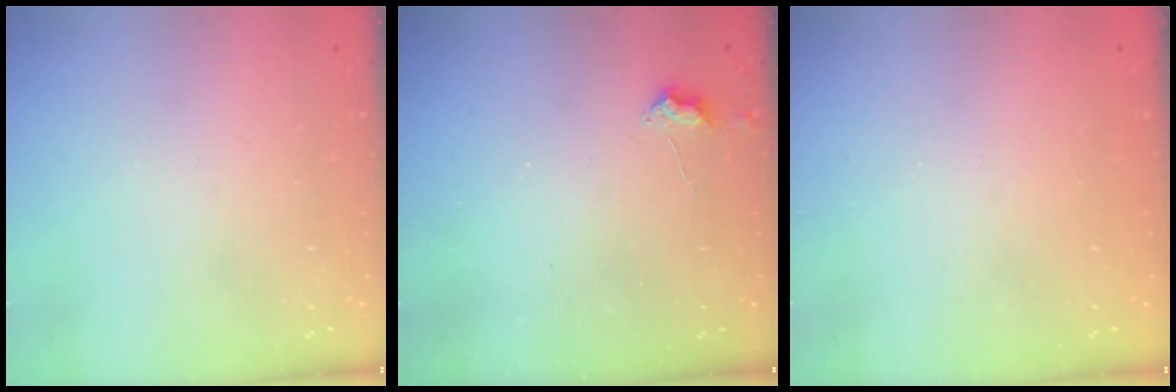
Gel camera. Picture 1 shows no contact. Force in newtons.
{"total": 3.0, "press": 2.9, "slide": 0.5}
{"total": 0.8, "press": 0.8, "slide": 0.3}